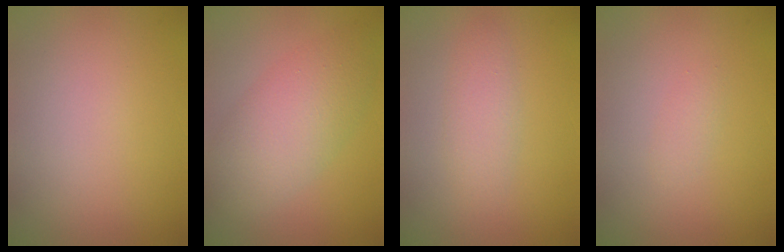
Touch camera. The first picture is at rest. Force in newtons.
{"total": 5.6, "press": 5.6, "slide": 0.0}
{"total": 2.0, "press": 2.0, "slide": 0.1}
{"total": 0.8, "press": 0.8, "slide": 0.1}